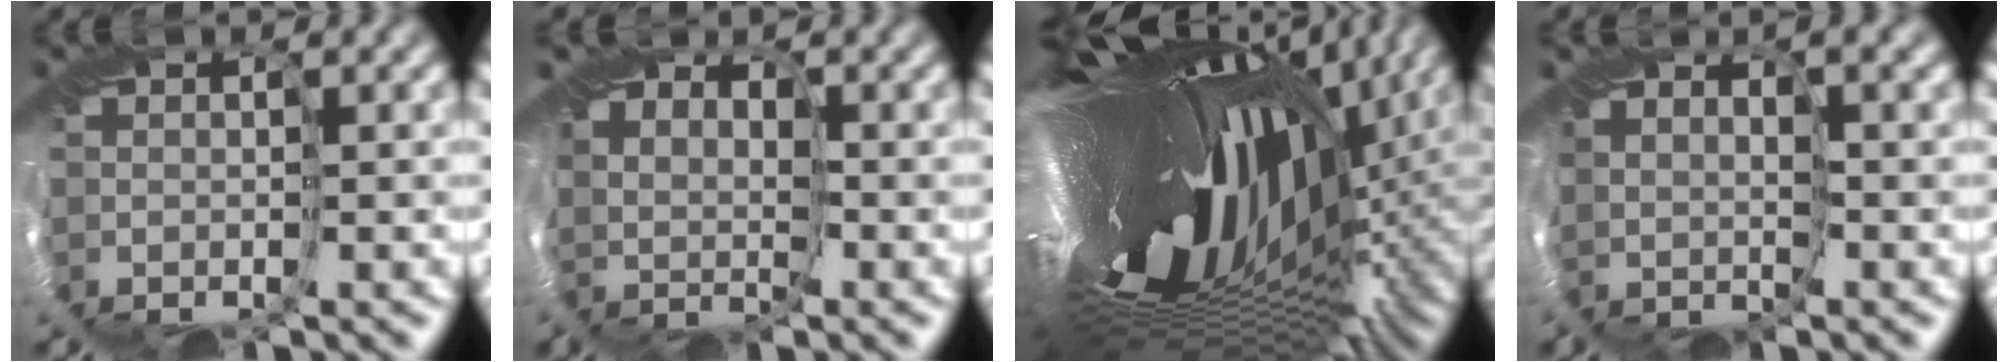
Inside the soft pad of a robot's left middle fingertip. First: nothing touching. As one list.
[{"total": 3.1, "force": [2.7, 1.5, 0.2], "torque": [-0.008, -0.002, 0.042]}, {"total": 19.1, "force": [2.6, 7.4, 17.4], "torque": [-0.289, 0.000, 0.050]}, {"total": 2.5, "force": [2.3, 0.5, 0.8], "torque": [-0.019, 0.010, 0.047]}]